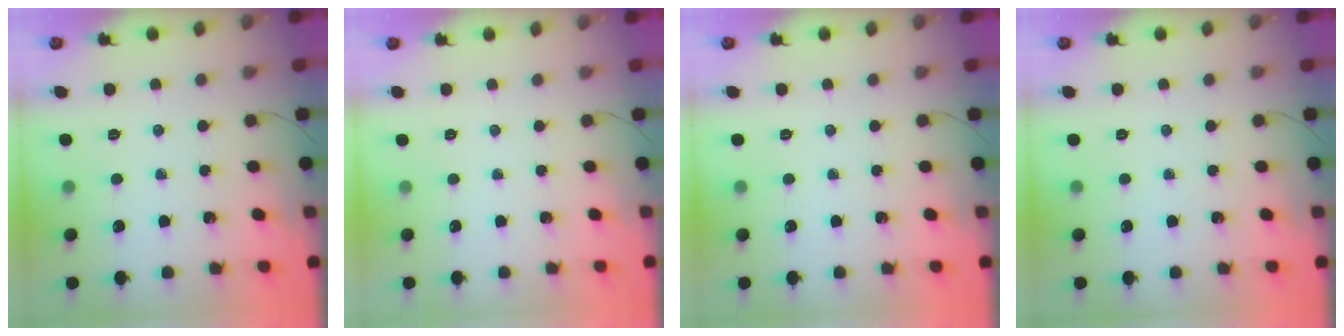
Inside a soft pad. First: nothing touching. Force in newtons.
{"total": 2.5, "press": 2.4, "slide": 0.5}
{"total": 0.0}
{"total": 0.0}